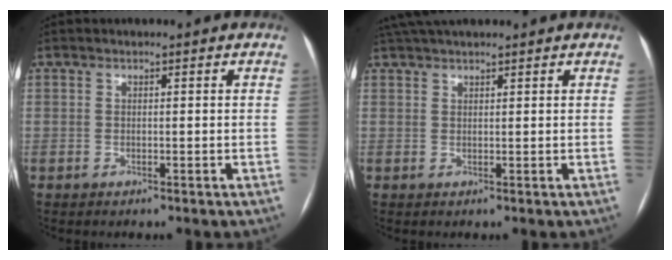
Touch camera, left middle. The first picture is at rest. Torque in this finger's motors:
{"motor_torque": [0.26, -0.26, 0.04, 0.05]}